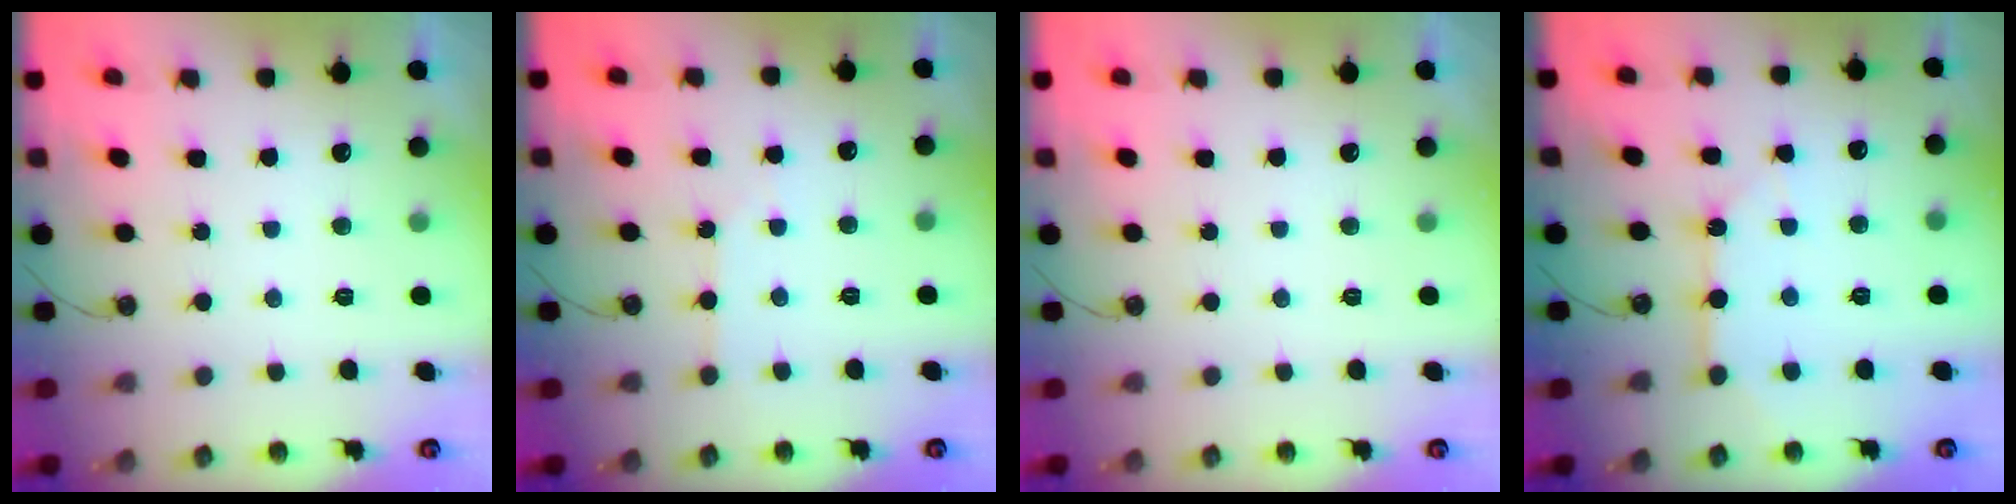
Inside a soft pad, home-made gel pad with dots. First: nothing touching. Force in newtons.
{"total": 2.6, "press": 2.6, "slide": 0.5}
{"total": 0.0}
{"total": 6.3, "press": 6.3, "slide": 0.6}